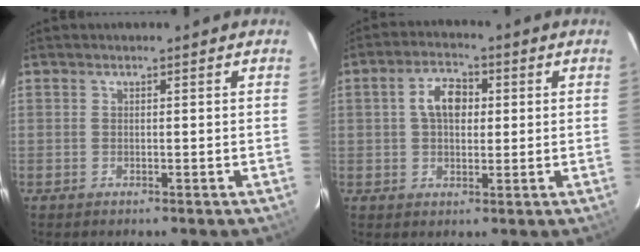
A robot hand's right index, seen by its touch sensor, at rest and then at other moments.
{"total": 6.3, "force": [1.1, 4.0, 4.8], "torque": [-0.085, 0.019, 0.021]}